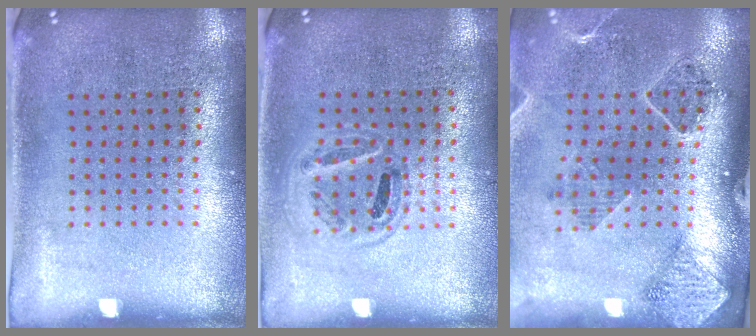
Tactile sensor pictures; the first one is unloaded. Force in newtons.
{"total": 0.9, "press": 0.8, "slide": 0.4}
{"total": 1.5, "press": 1.5, "slide": 0.1}